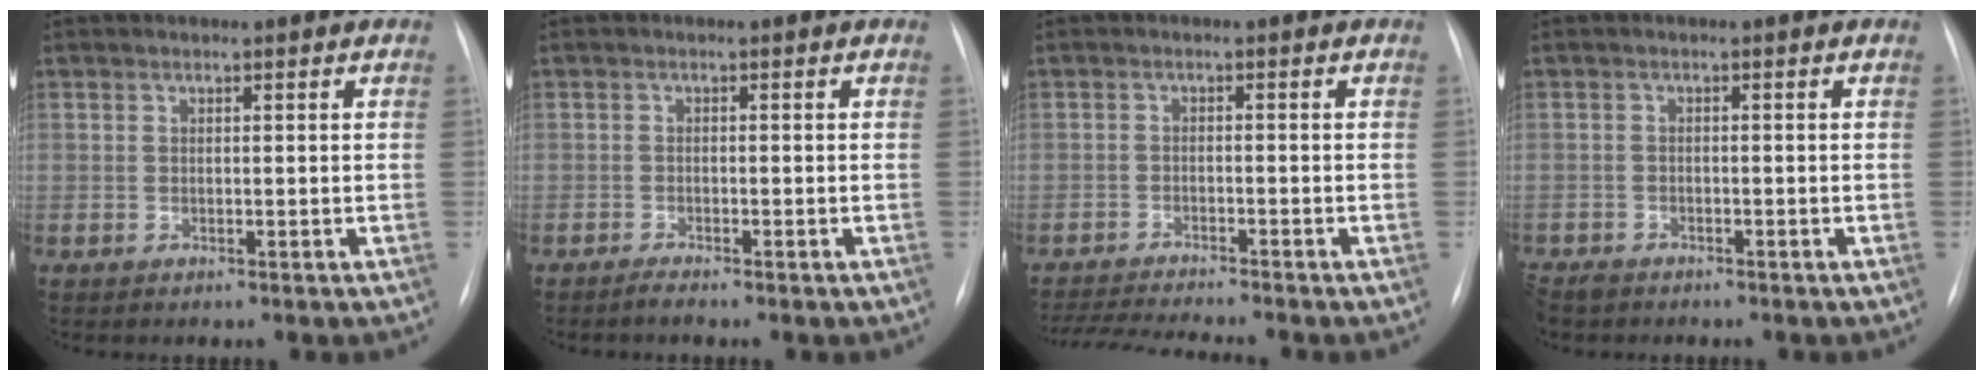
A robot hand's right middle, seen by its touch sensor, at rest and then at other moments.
{"total": 1.0, "force": [-0.8, -0.1, 0.5], "torque": [-0.012, -0.002, -0.016]}
{"total": 8.7, "force": [-8.0, -0.6, 3.3], "torque": [-0.052, -0.014, -0.132]}
{"total": 3.2, "force": [-2.7, 1.5, 0.6], "torque": [-0.009, -0.004, -0.046]}